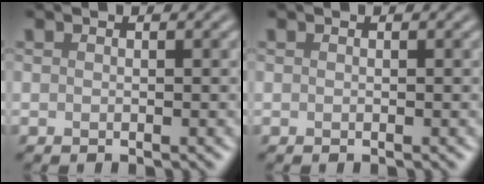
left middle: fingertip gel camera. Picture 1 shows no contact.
{"total": 0.0}